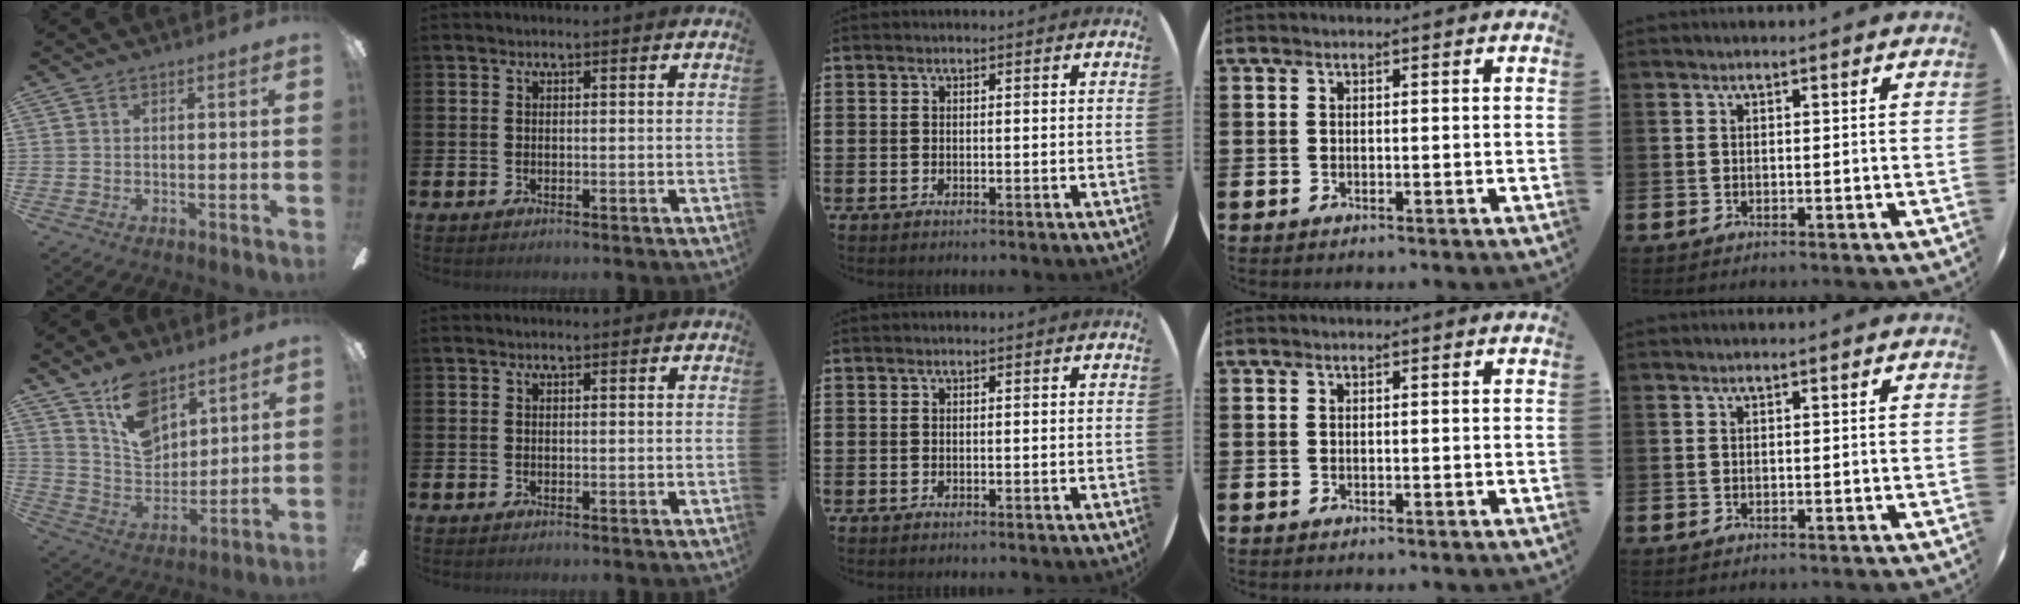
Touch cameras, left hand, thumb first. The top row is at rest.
{"thumb": {"total": 13.9, "force": [9.6, 8.0, 6.1], "torque": [-0.112, -0.050, 0.185]}}